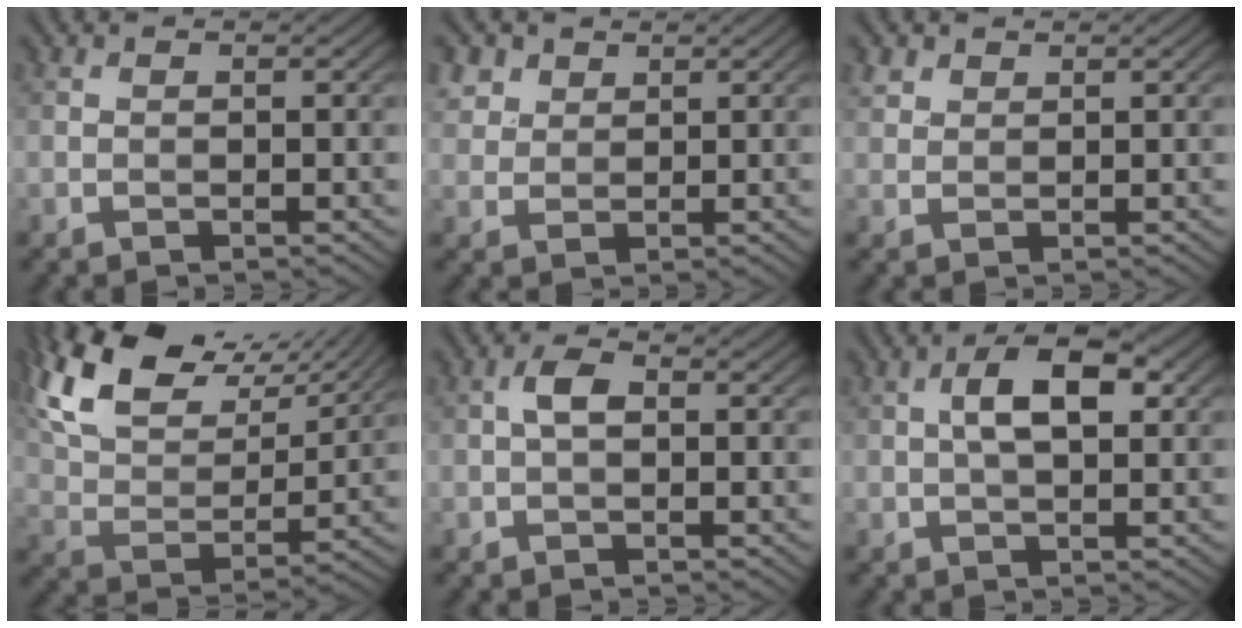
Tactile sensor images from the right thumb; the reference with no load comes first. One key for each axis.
{"total": 4.1, "fx": 2.5, "fy": 2.8, "fz": 1.5, "tx": -0.048, "ty": -0.004, "tz": 0.063}
{"total": 2.0, "fx": 1.3, "fy": 1.3, "fz": 0.5, "tx": -0.015, "ty": 0.003, "tz": 0.029}
{"total": 16.5, "fx": 10.9, "fy": 7.6, "fz": 9.9, "tx": -0.234, "ty": 0.029, "tz": 0.173}
{"total": 2.5, "fx": 0.0, "fy": 1.3, "fz": 2.1, "tx": -0.042, "ty": 0.010, "tz": -0.004}
{"total": 5.7, "fx": 1.1, "fy": 2.6, "fz": 5.0, "tx": -0.086, "ty": 0.009, "tz": 0.015}